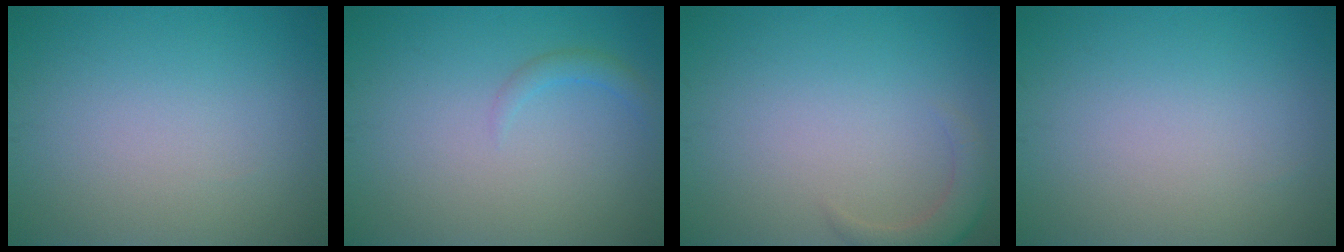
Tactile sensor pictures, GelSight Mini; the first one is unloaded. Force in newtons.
{"total": 1.1, "press": 1.1, "slide": 0.1}
{"total": 2.3, "press": 2.3, "slide": 0.4}
{"total": 0.0}